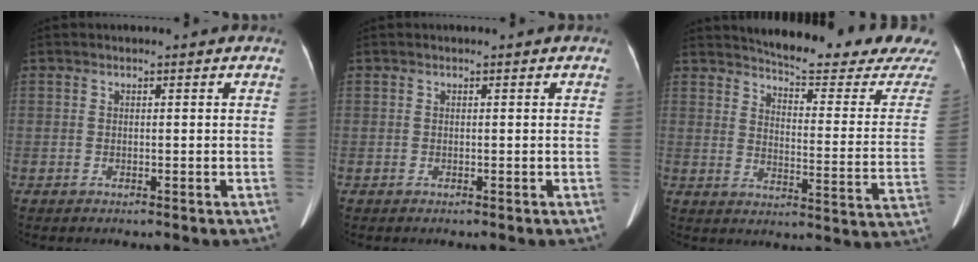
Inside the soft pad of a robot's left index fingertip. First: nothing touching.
{"total": 0.0}
{"total": 20.8, "force": [19.7, 0.1, 6.6], "torque": [-0.101, -0.112, 0.232]}